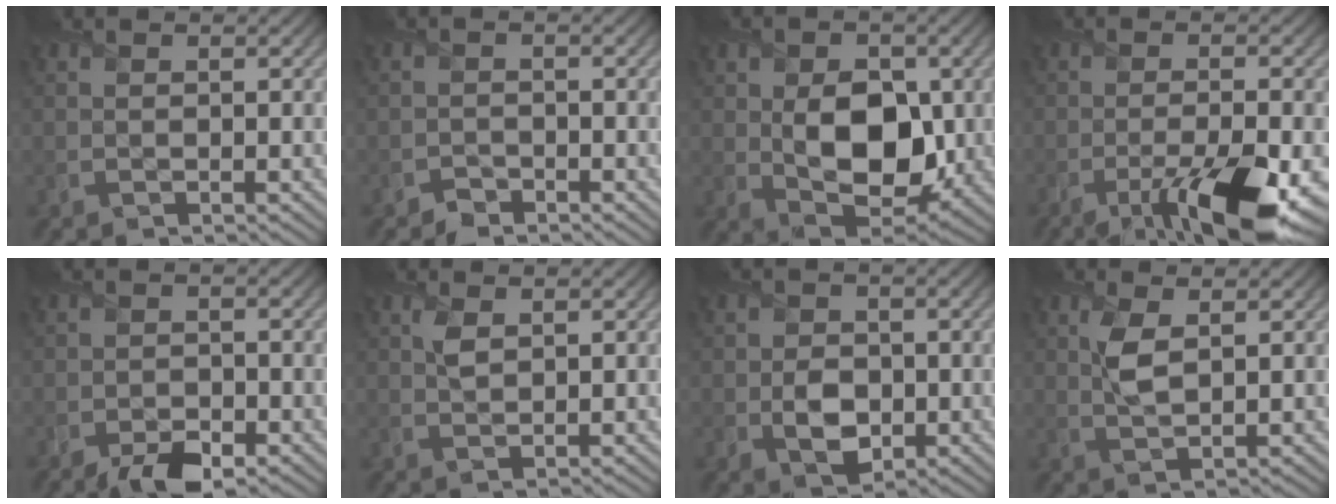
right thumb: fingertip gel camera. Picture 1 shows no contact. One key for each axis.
{"total": 1.2, "fx": -1.1, "fy": 0.5, "fz": -0.3, "tx": 0.010, "ty": 0.002, "tz": -0.025}
{"total": 10.4, "fx": 0.0, "fy": 6.9, "fz": 7.7, "tx": -0.132, "ty": -0.020, "tz": 0.004}
{"total": 10.5, "fx": -5.2, "fy": 2.7, "fz": 8.7, "tx": -0.151, "ty": -0.022, "tz": -0.082}
{"total": 3.6, "fx": -2.6, "fy": 1.8, "fz": 1.8, "tx": -0.026, "ty": -0.008, "tz": -0.047}
{"total": 1.8, "fx": 0.9, "fy": 1.0, "fz": 1.3, "tx": -0.032, "ty": -0.001, "tz": 0.020}
{"total": 4.0, "fx": -0.6, "fy": 3.3, "fz": 2.2, "tx": -0.040, "ty": -0.008, "tz": -0.014}
{"total": 3.5, "fx": 1.2, "fy": 1.5, "fz": 2.9, "tx": -0.071, "ty": 0.000, "tz": 0.026}